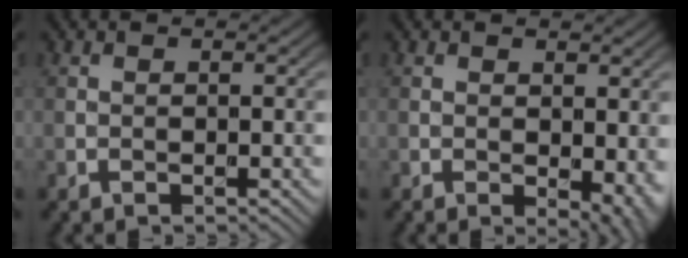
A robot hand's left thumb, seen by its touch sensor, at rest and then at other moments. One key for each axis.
{"total": 4.1, "fx": -0.6, "fy": 2.1, "fz": 3.4, "tx": -0.042, "ty": -0.011, "tz": -0.004}